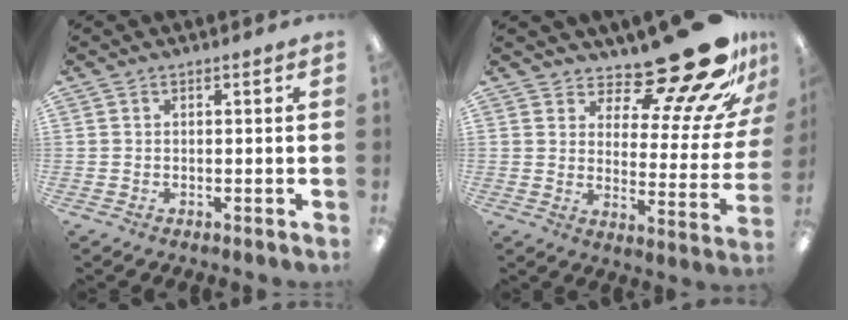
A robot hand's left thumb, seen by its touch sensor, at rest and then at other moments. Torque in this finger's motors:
{"motor_torque": [0.18, 0.81, 0.29, -0.44, 0.05]}